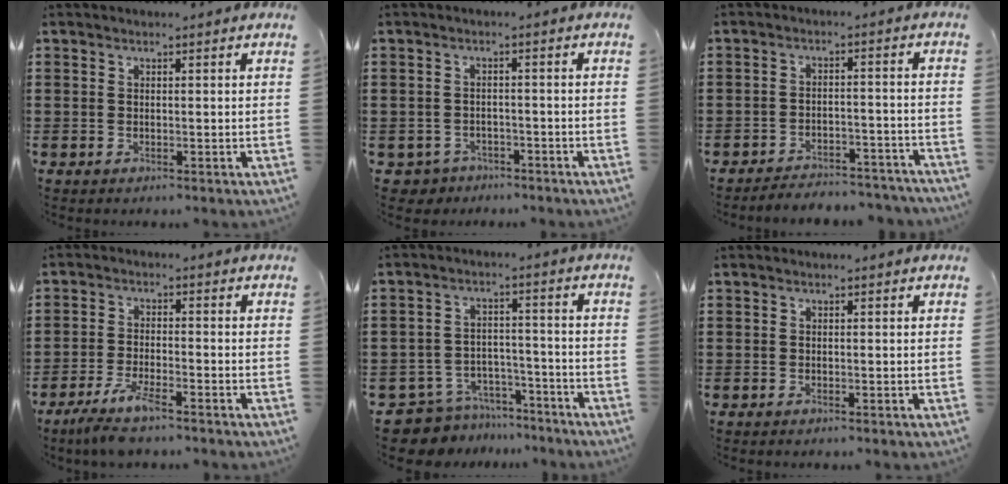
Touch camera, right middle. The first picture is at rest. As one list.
[{"total": 2.3, "force": [-2.1, 0.8, -0.1], "torque": [-0.007, -0.001, -0.048]}, {"total": 3.5, "force": [-3.4, -0.2, 0.7], "torque": [-0.013, 0.000, -0.070]}, {"total": 5.3, "force": [-4.1, 0.5, 3.4], "torque": [-0.081, -0.015, -0.080]}, {"total": 6.7, "force": [-6.5, 1.3, 0.5], "torque": [-0.027, 0.012, -0.136]}, {"total": 0.0}]